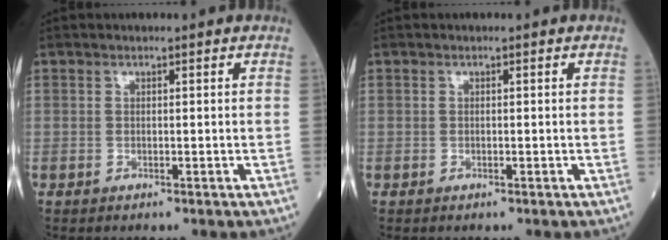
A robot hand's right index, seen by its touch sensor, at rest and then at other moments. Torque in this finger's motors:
{"motor_torque": [0.11, 0.04, 0.06, -0.01]}